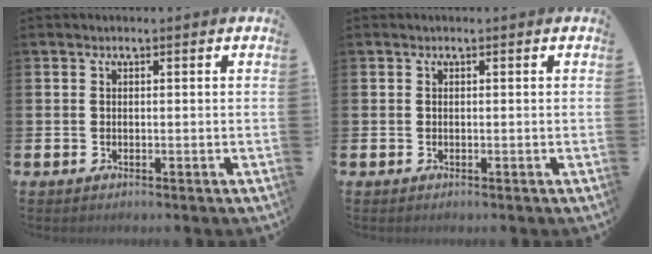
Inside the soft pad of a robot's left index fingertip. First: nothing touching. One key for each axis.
{"total": 0.0}